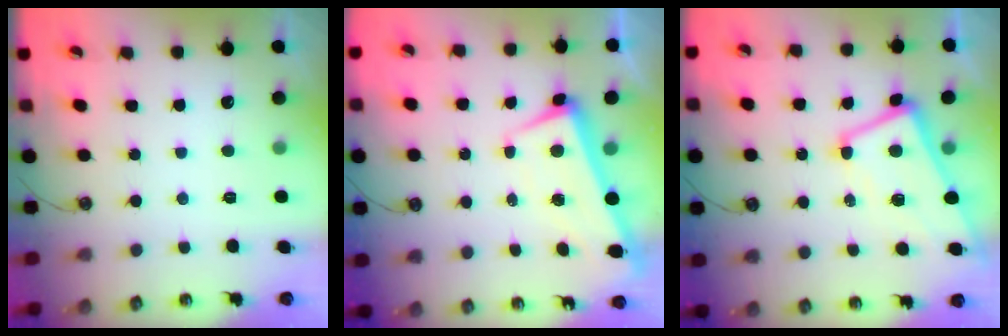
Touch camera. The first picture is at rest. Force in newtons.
{"total": 2.1, "press": 1.3, "slide": 1.6}
{"total": 1.2, "press": 0.9, "slide": 0.9}